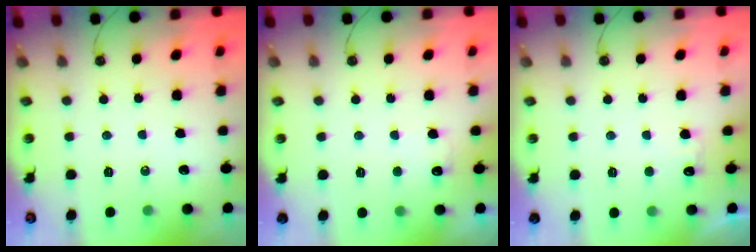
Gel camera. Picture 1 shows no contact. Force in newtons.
{"total": 4.9, "press": 4.8, "slide": 1.2}
{"total": 6.3, "press": 6.2, "slide": 1.3}